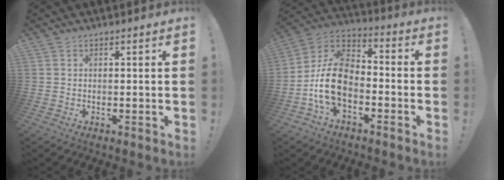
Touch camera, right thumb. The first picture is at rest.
{"total": 15.4, "force": [-5.0, 10.1, 10.5], "torque": [-0.198, 0.032, -0.081]}